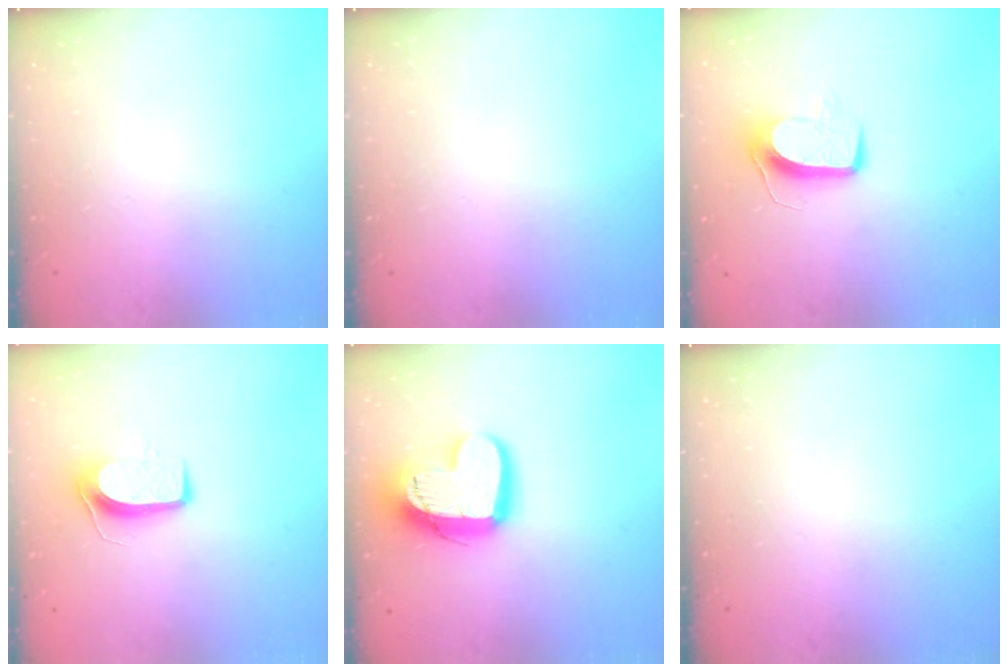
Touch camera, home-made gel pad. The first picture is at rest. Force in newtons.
{"total": 0.0}
{"total": 9.7, "press": 9.7, "slide": 0.5}
{"total": 8.9, "press": 8.9, "slide": 0.7}
{"total": 16.8, "press": 16.7, "slide": 1.5}
{"total": 0.0}